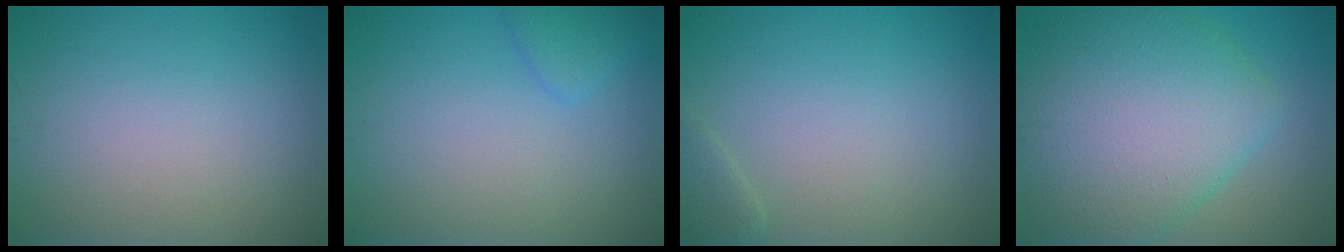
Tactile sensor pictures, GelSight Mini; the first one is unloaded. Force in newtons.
{"total": 1.5, "press": 1.5, "slide": 0.1}
{"total": 1.3, "press": 1.3, "slide": 0.0}
{"total": 10.7, "press": 10.7, "slide": 0.4}